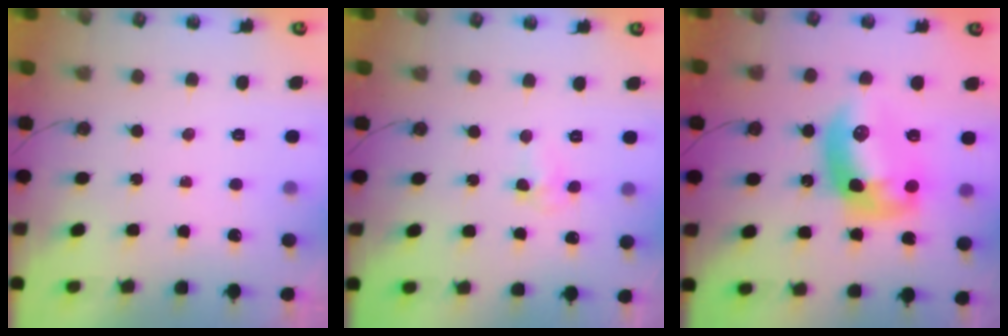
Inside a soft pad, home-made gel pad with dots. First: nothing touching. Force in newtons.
{"total": 3.7, "press": 3.7, "slide": 0.6}
{"total": 13.5, "press": 13.5, "slide": 1.2}